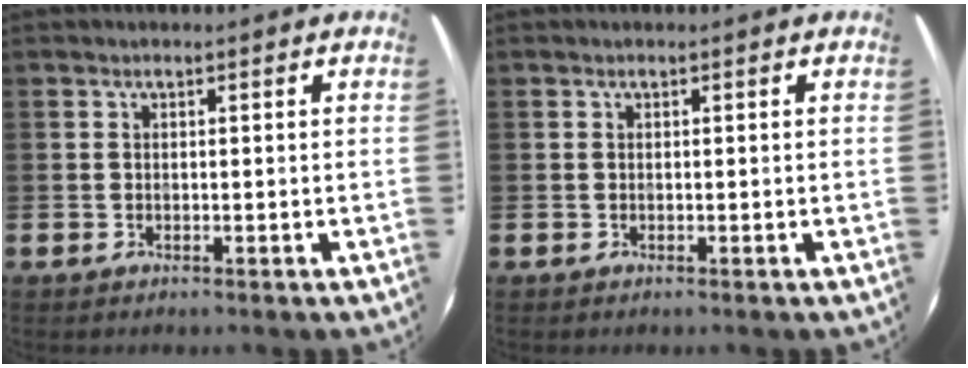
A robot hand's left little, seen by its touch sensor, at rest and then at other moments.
{"total": 0.0}